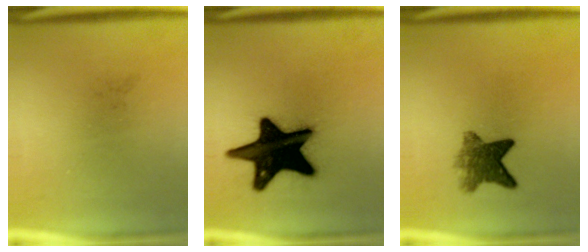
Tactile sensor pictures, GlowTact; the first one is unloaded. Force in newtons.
{"total": 20.2}
{"total": 5.9}